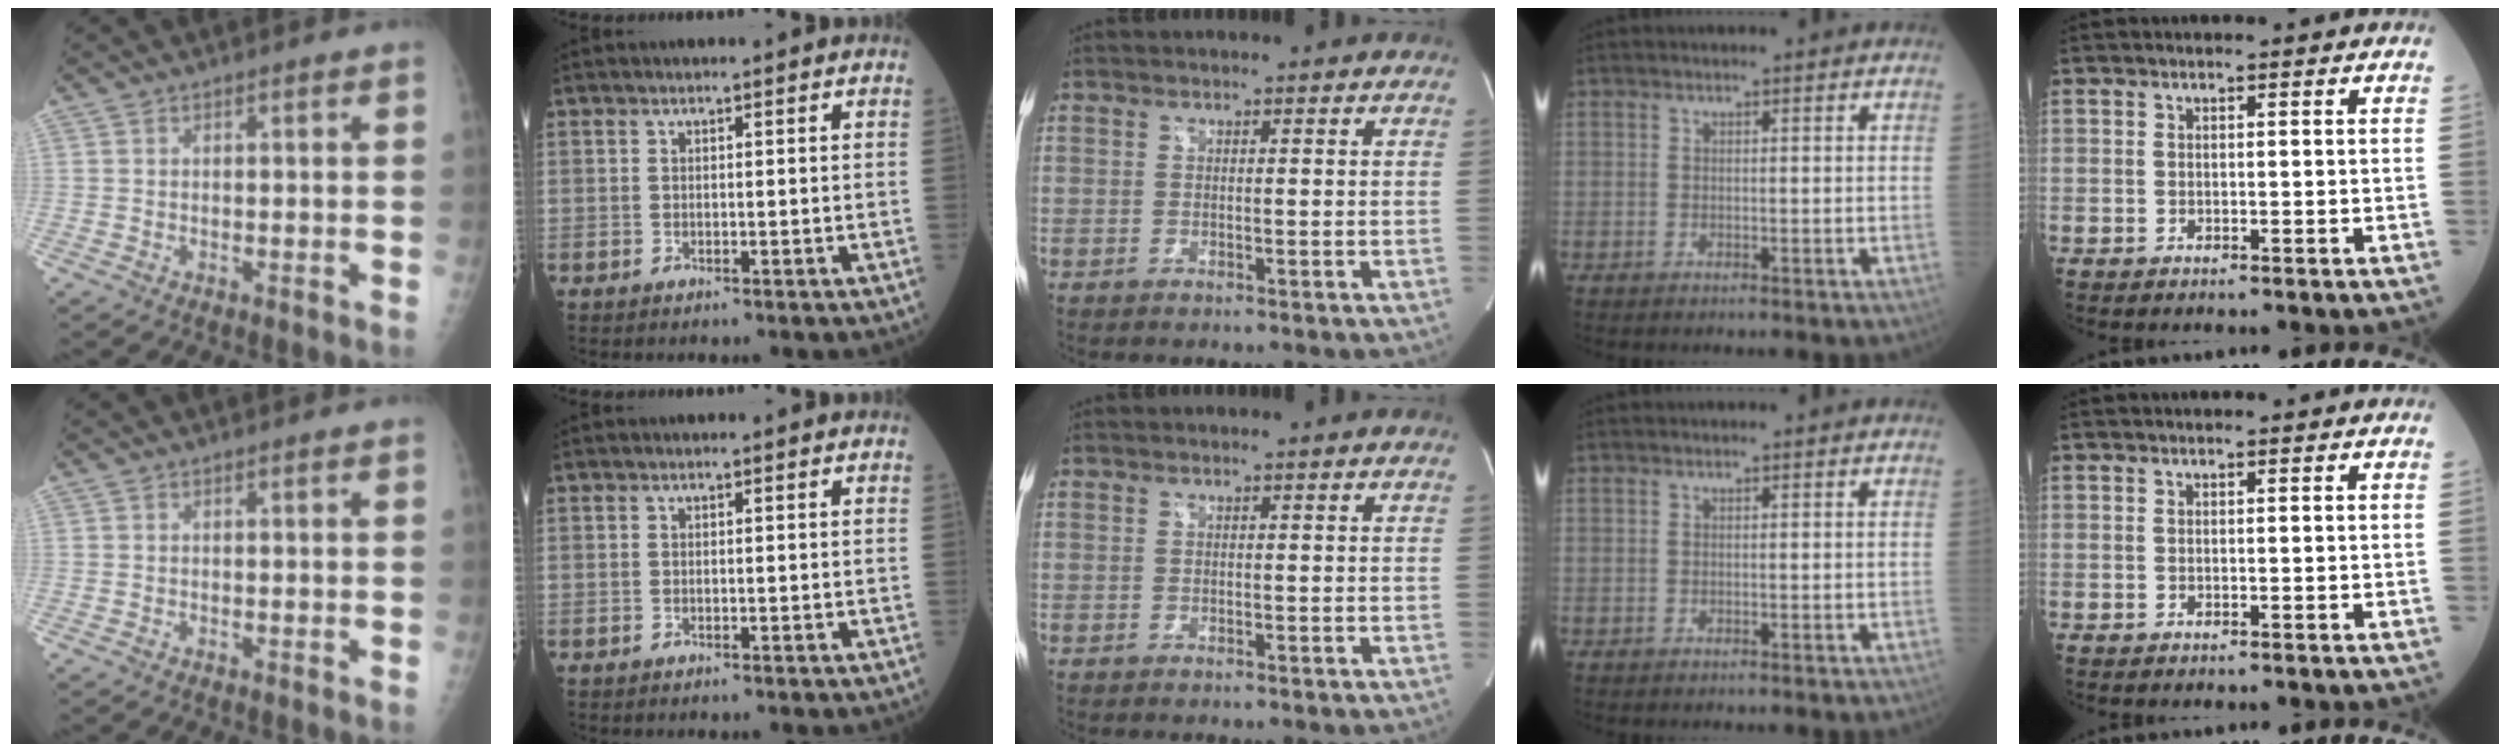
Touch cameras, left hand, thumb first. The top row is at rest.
{}